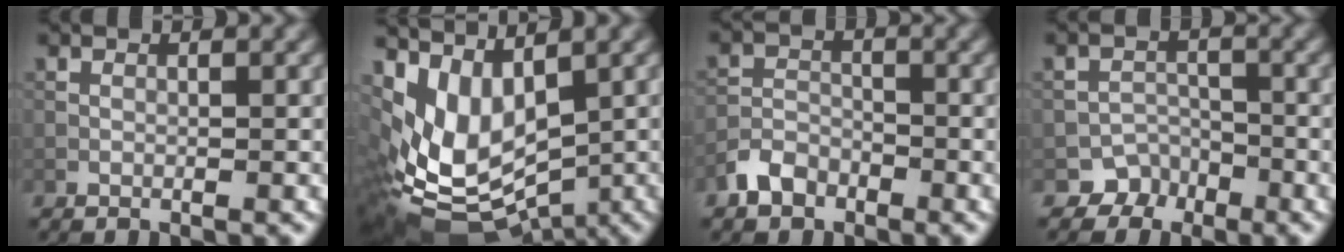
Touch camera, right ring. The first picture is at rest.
{"total": 10.1, "force": [0.8, 5.8, 8.2], "torque": [-0.167, -0.034, 0.037]}
{"total": 2.8, "force": [-1.9, 1.8, 0.9], "torque": [-0.017, 0.006, -0.043]}
{"total": 2.8, "force": [-2.0, 2.0, -0.1], "torque": [0.022, 0.004, -0.028]}